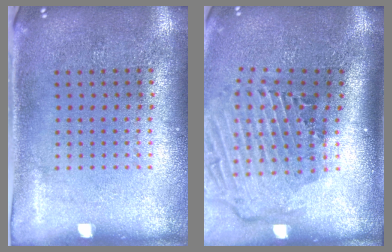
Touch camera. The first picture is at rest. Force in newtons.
{"total": 2.9, "press": 1.9, "slide": 2.1}